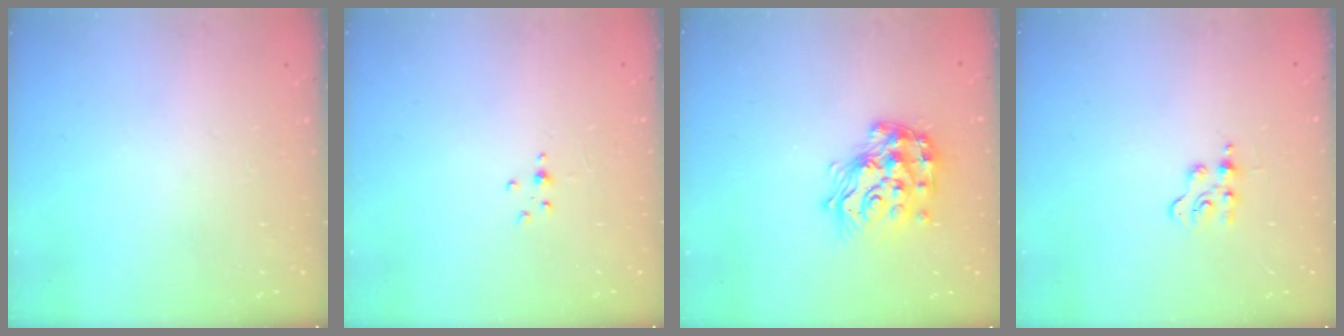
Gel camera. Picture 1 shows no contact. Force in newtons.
{"total": 2.0, "press": 2.0, "slide": 0.3}
{"total": 18.2, "press": 18.1, "slide": 1.2}
{"total": 5.7, "press": 5.6, "slide": 0.7}